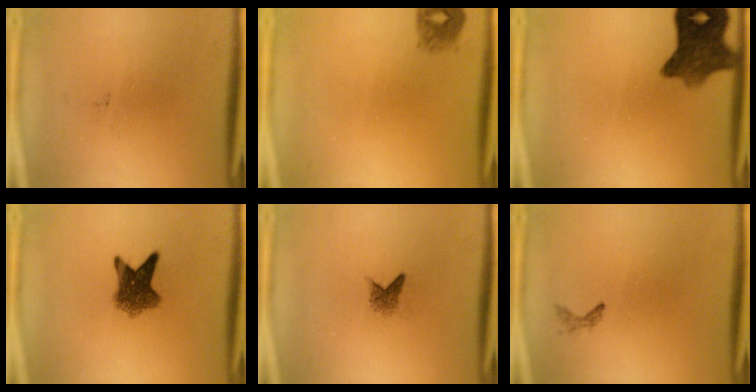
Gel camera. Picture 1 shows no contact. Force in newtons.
{"total": 1.5}
{"total": 8.5}
{"total": 6.4}
{"total": 1.6}
{"total": 0.7}